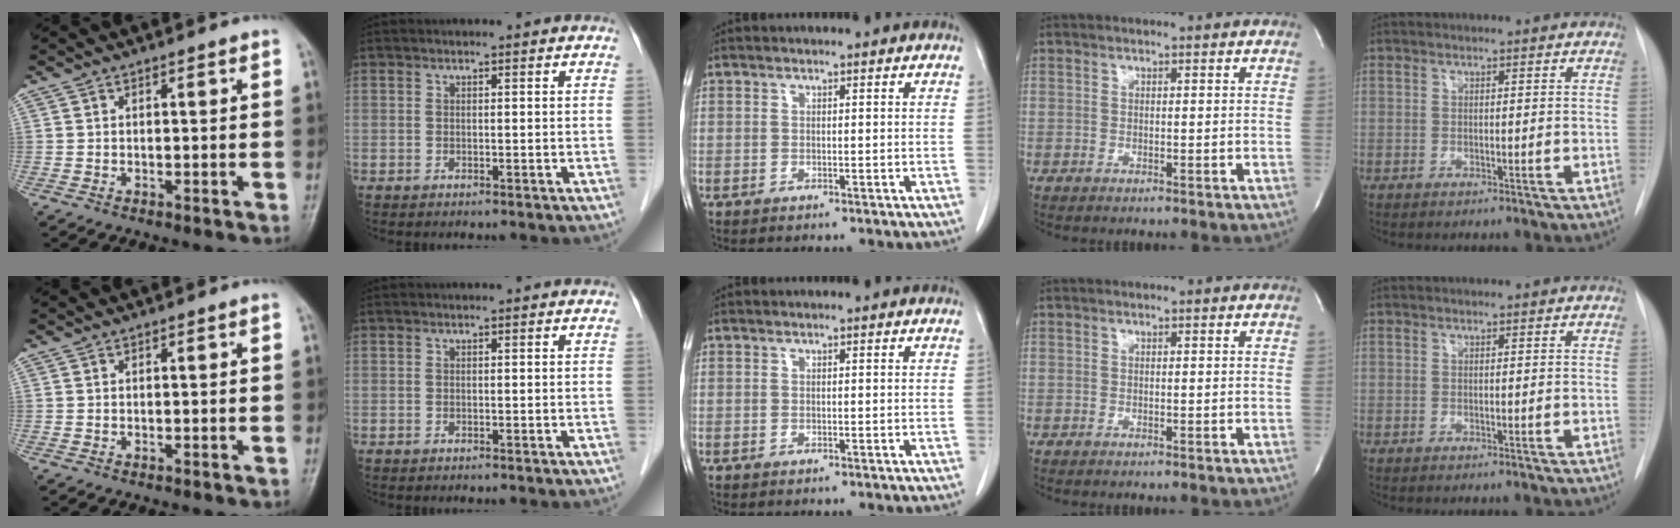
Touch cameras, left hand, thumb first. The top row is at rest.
{}